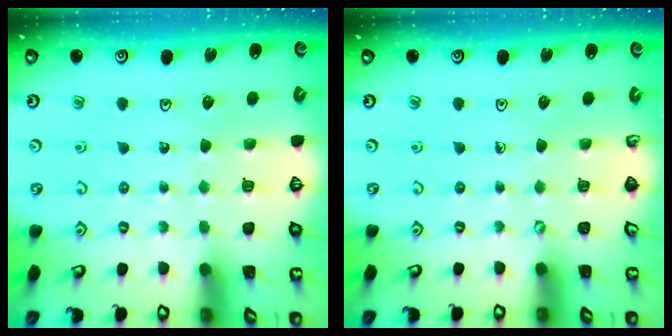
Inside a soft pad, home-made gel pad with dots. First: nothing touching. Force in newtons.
{"total": 0.0}